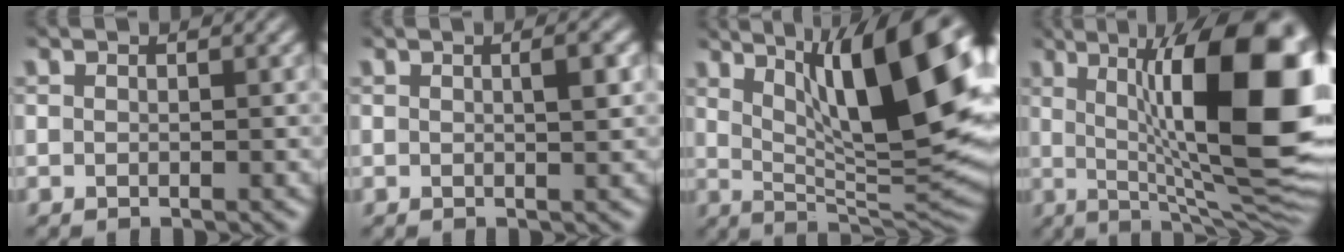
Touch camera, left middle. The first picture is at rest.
{"total": 1.7, "force": [0.4, 0.3, 1.6], "torque": [-0.024, 0.004, 0.005]}
{"total": 15.3, "force": [6.0, 4.2, 13.5], "torque": [-0.191, 0.003, 0.104]}
{"total": 16.8, "force": [2.8, 5.3, 15.7], "torque": [-0.203, 0.005, 0.038]}